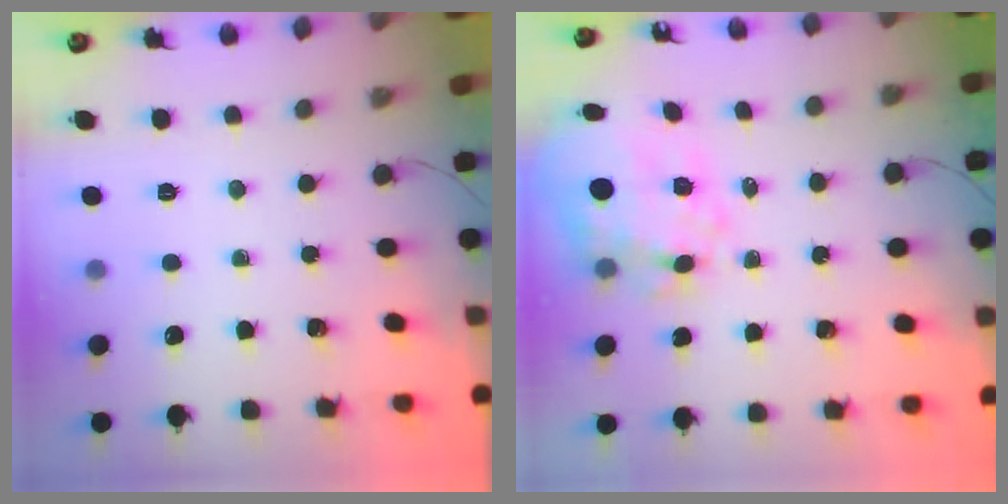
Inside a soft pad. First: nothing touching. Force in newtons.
{"total": 6.2, "press": 5.3, "slide": 3.2}